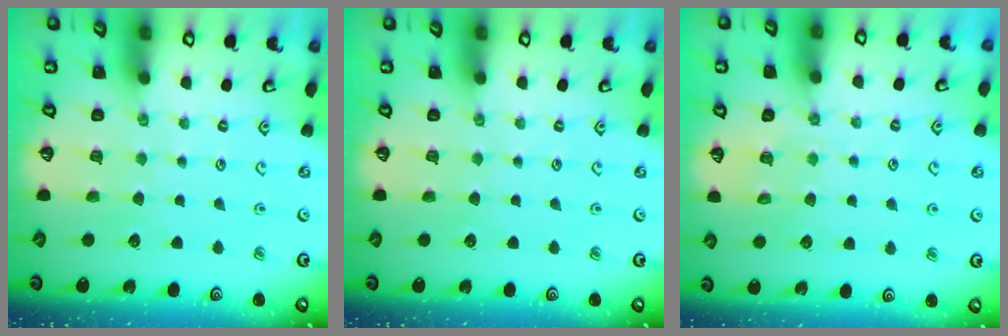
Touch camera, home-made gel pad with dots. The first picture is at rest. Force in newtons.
{"total": 0.0}
{"total": 4.8, "press": 4.8, "slide": 0.7}